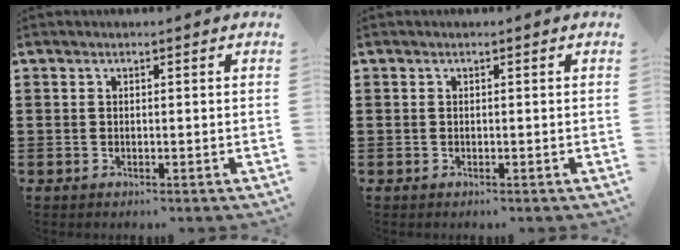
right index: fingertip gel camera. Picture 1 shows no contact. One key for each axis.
{"total": 0.0}